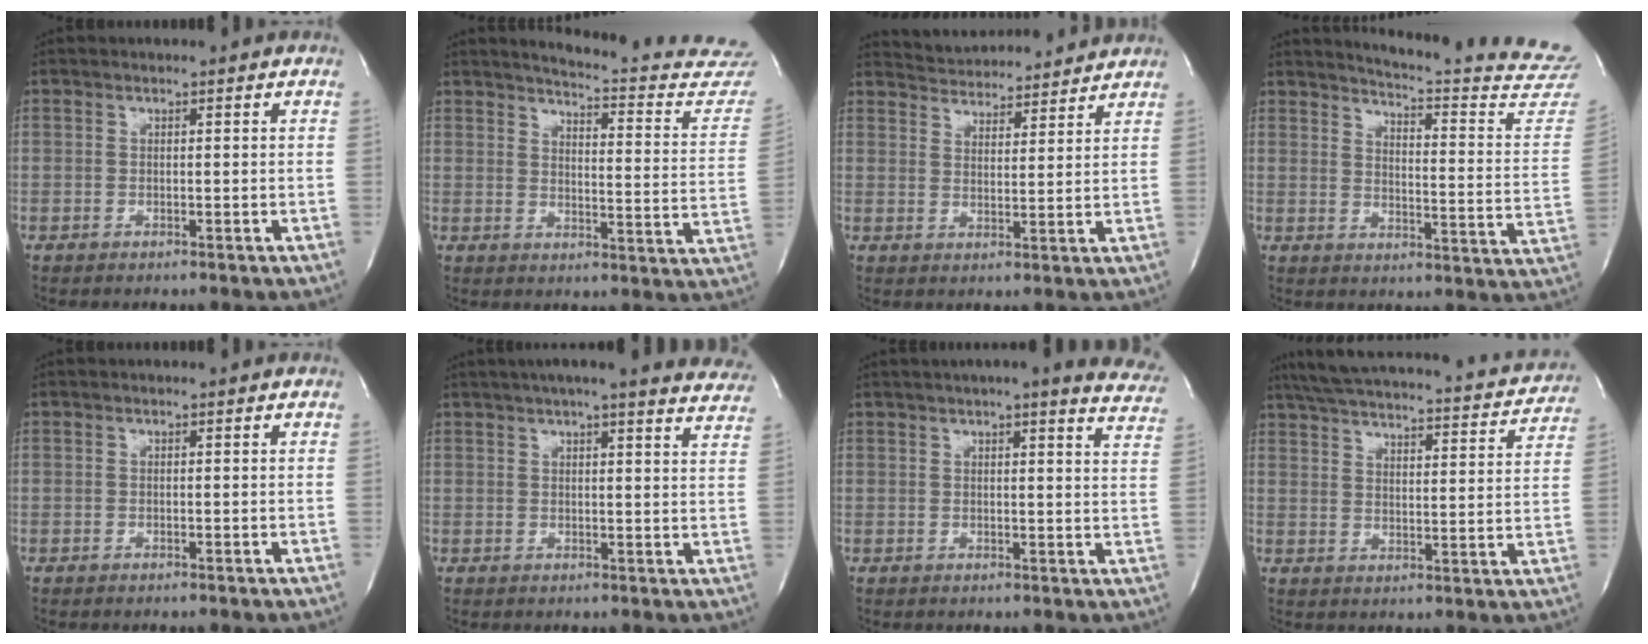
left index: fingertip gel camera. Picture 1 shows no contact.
{"total": 19.5, "force": [18.8, 2.2, 4.6], "torque": [-0.049, -0.110, 0.200]}
{"total": 11.4, "force": [11.1, 1.9, 1.9], "torque": [-0.029, 0.016, 0.154]}
{"total": 20.7, "force": [20.1, -0.7, 4.7], "torque": [-0.073, -0.153, 0.223]}
{"total": 0.0}
{"total": 21.5, "force": [19.4, 2.4, 9.0], "torque": [-0.134, -0.029, 0.217]}
{"total": 15.5, "force": [13.6, 1.9, 7.0], "torque": [-0.086, -0.026, 0.141]}
{"total": 25.6, "force": [23.3, 4.5, 9.4], "torque": [-0.158, -0.023, 0.292]}